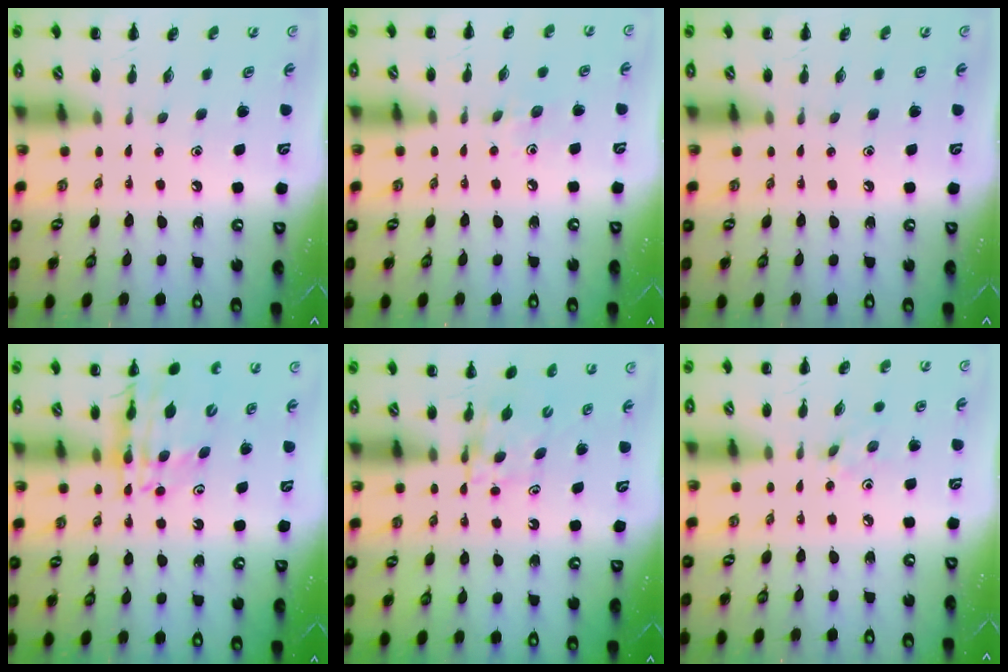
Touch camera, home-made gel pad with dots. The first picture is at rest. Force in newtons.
{"total": 5.4, "press": 5.1, "slide": 1.9}
{"total": 0.0}
{"total": 13.7, "press": 13.2, "slide": 3.6}
{"total": 5.2, "press": 5.2, "slide": 0.4}
{"total": 2.4, "press": 2.3, "slide": 0.8}